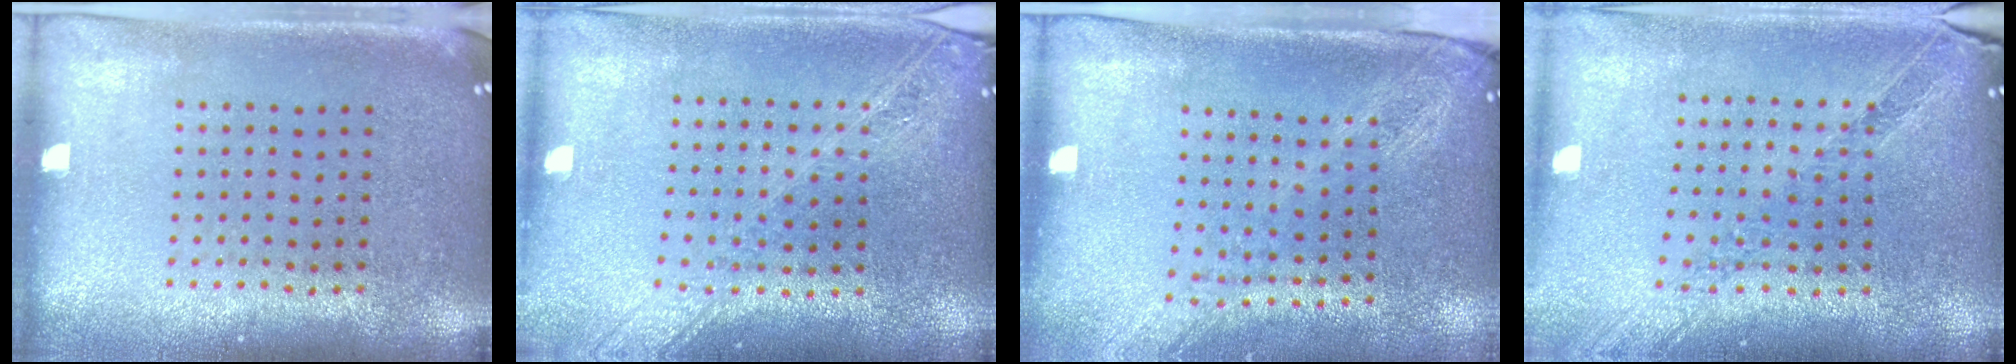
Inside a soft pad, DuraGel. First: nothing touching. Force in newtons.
{"total": 2.0, "press": 1.8, "slide": 1.0}
{"total": 2.0, "press": 1.6, "slide": 1.2}
{"total": 0.9, "press": 0.9, "slide": 0.3}